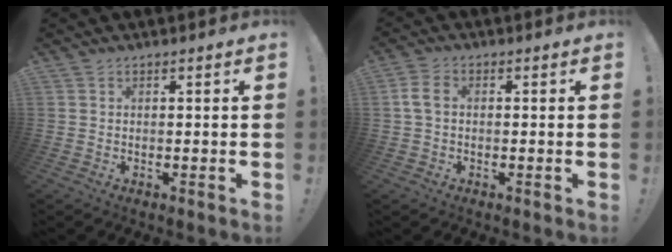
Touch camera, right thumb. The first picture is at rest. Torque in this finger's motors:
{"motor_torque": [0.54, 0.41, 0.00, 0.00, 0.09]}